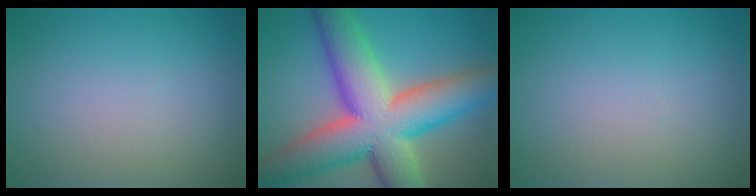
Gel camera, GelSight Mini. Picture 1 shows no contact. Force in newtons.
{"total": 14.5, "press": 14.5, "slide": 0.7}
{"total": 0.0}